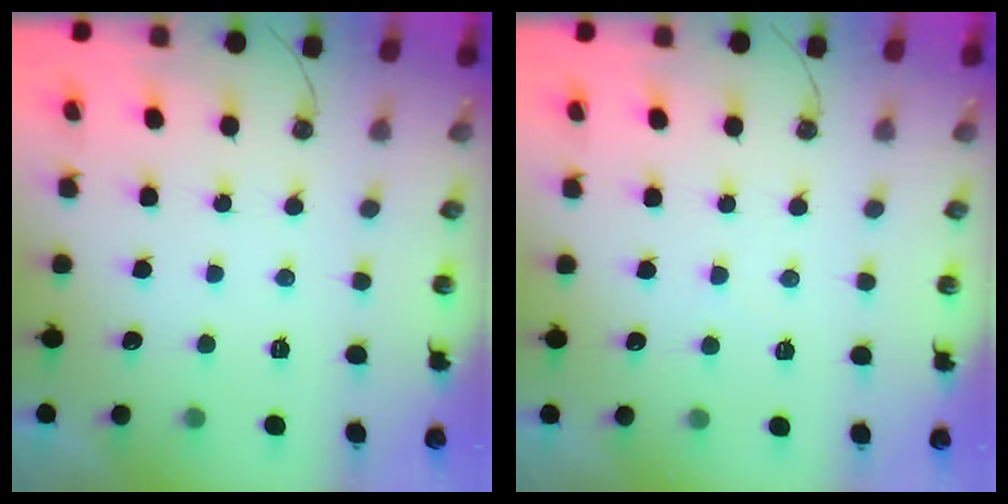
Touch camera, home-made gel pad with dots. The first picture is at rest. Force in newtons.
{"total": 3.9, "press": 3.9, "slide": 0.5}